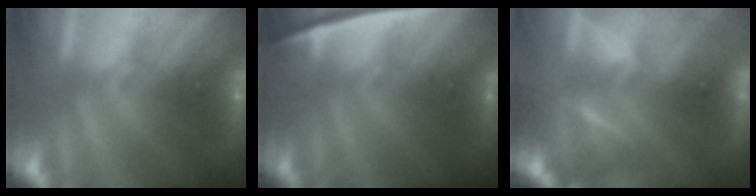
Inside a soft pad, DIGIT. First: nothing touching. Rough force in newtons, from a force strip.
{"total": 2.4}
{"total": 5.7}